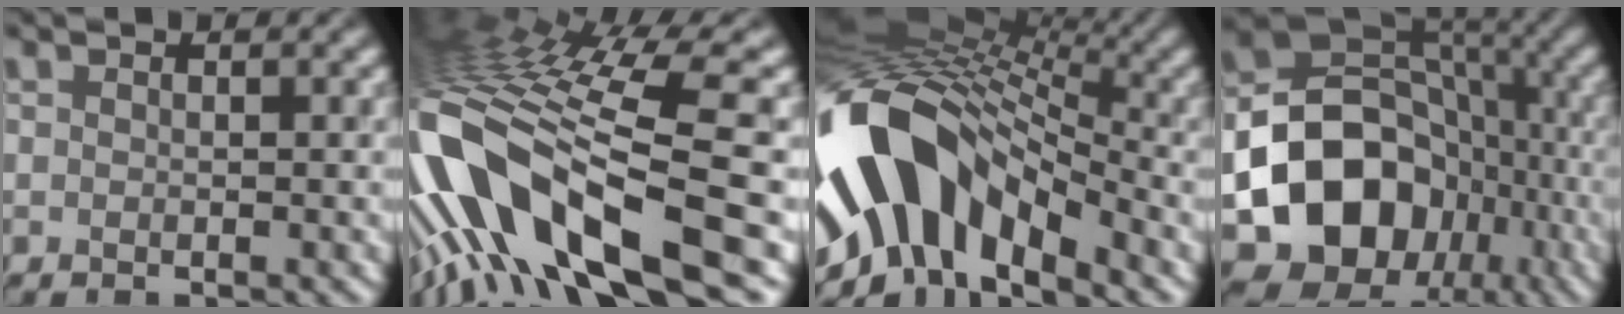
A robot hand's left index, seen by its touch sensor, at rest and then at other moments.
{"total": 14.8, "force": [-6.2, 4.0, 12.9], "torque": [-0.251, 0.016, -0.101]}
{"total": 12.3, "force": [-4.2, 7.2, 9.0], "torque": [-0.152, 0.009, -0.086]}
{"total": 15.1, "force": [-4.7, 12.1, 7.8], "torque": [-0.120, -0.007, -0.098]}